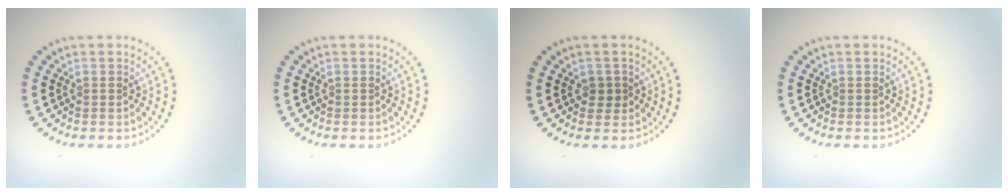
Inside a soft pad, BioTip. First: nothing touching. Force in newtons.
{"total": 0.0}
{"total": 1.3, "press": 1.1, "slide": 0.6}
{"total": 0.0}